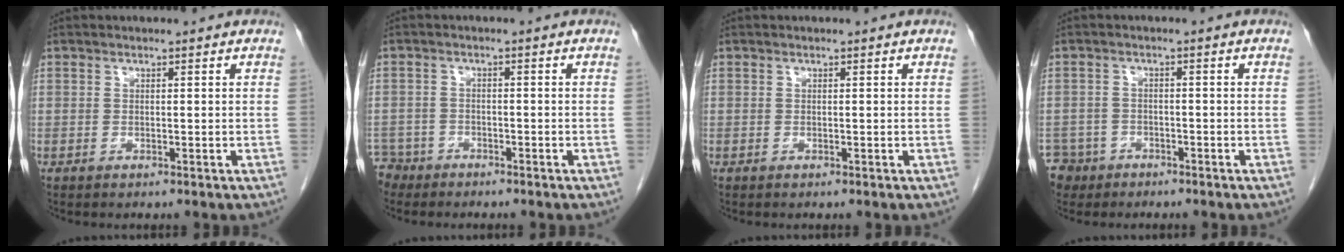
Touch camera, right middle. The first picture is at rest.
{"total": 3.9, "force": [-3.4, 1.9, -0.7], "torque": [0.013, 0.002, -0.066]}
{"total": 0.0}
{"total": 5.0, "force": [-3.4, 3.6, -0.3], "torque": [0.005, 0.006, -0.059]}